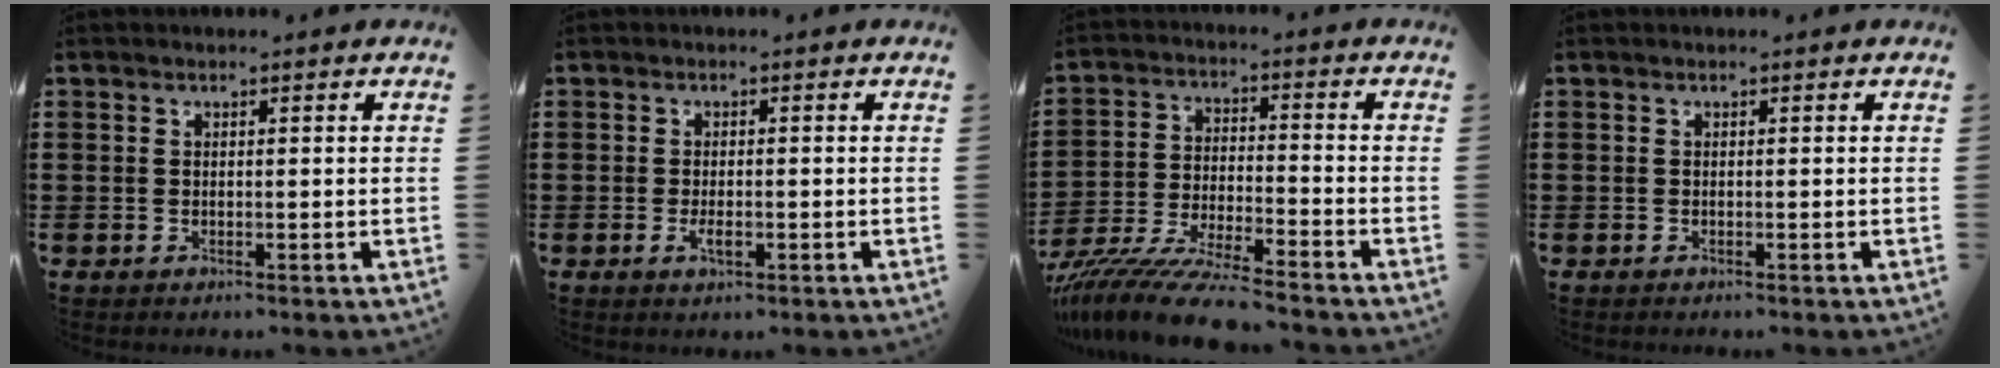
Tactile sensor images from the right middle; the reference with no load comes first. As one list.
[{"total": 2.1, "force": [-0.7, 0.9, 1.8], "torque": [-0.043, -0.004, -0.015]}, {"total": 9.8, "force": [-9.0, 0.3, 3.8], "torque": [-0.076, 0.006, -0.178]}, {"total": 0.0}]